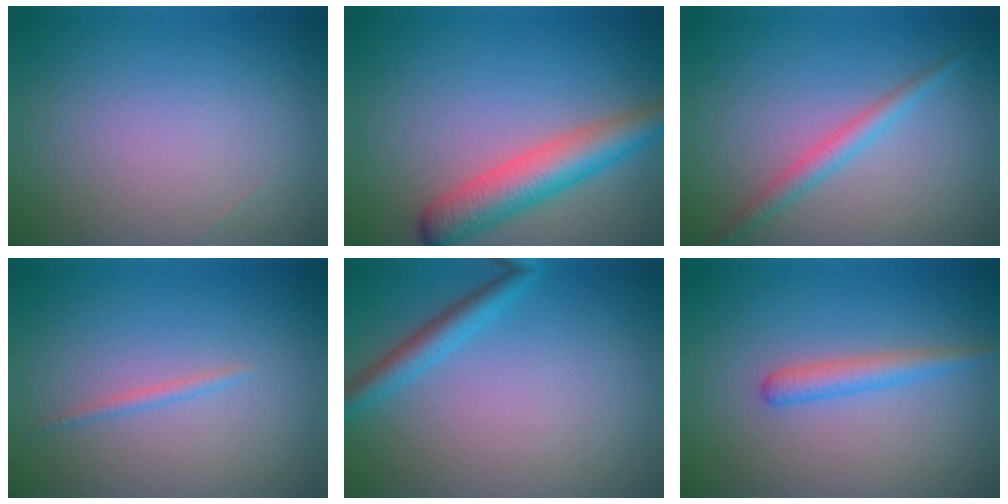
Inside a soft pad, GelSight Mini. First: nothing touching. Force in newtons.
{"total": 5.1, "press": 5.1, "slide": 0.2}
{"total": 2.1, "press": 2.1, "slide": 0.1}
{"total": 0.8, "press": 0.8, "slide": 0.0}
{"total": 2.4, "press": 2.4, "slide": 0.2}
{"total": 2.0, "press": 1.9, "slide": 0.1}